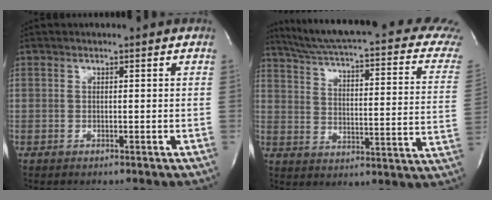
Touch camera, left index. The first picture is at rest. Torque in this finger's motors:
{"motor_torque": [0.69, -0.77, 0.13, 0.06]}